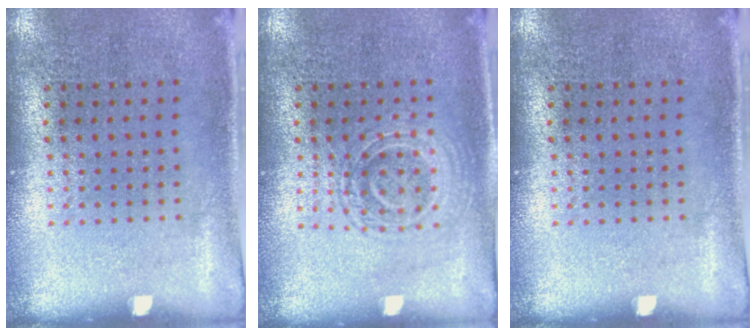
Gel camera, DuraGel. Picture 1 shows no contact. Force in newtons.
{"total": 1.4, "press": 1.3, "slide": 0.3}
{"total": 0.0}